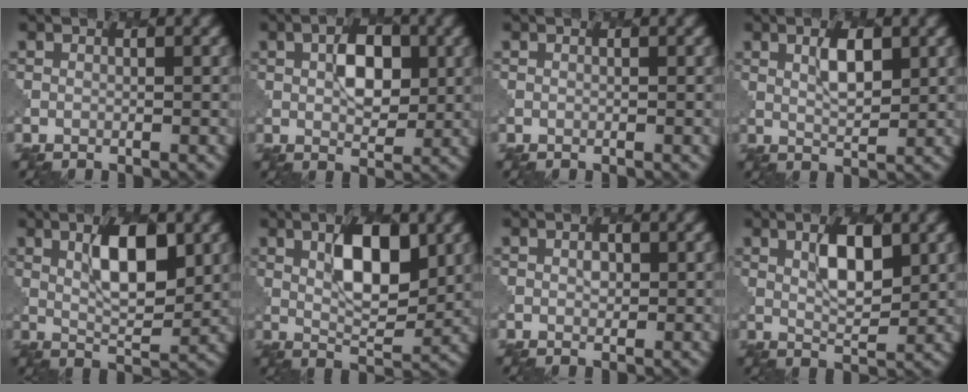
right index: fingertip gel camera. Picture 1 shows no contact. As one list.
[{"total": 4.4, "force": [1.1, 2.4, 3.5], "torque": [-0.052, 0.001, 0.016]}, {"total": 0.0}, {"total": 3.0, "force": [1.4, 1.0, 2.4], "torque": [-0.043, 0.000, 0.026]}, {"total": 6.0, "force": [2.1, 2.1, 5.1], "torque": [-0.083, -0.002, 0.039]}, {"total": 6.4, "force": [2.2, 2.6, 5.5], "torque": [-0.085, -0.001, 0.038]}, {"total": 1.0, "force": [0.3, 0.8, 0.5], "torque": [-0.005, -0.002, 0.006]}, {"total": 4.4, "force": [1.7, 1.6, 3.7], "torque": [-0.067, -0.001, 0.032]}]